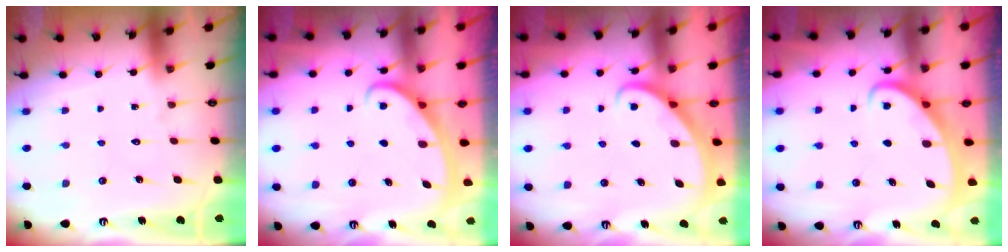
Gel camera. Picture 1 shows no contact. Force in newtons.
{"total": 2.8, "press": 2.8, "slide": 0.4}
{"total": 2.8, "press": 2.8, "slide": 0.2}
{"total": 2.5, "press": 2.5, "slide": 0.3}